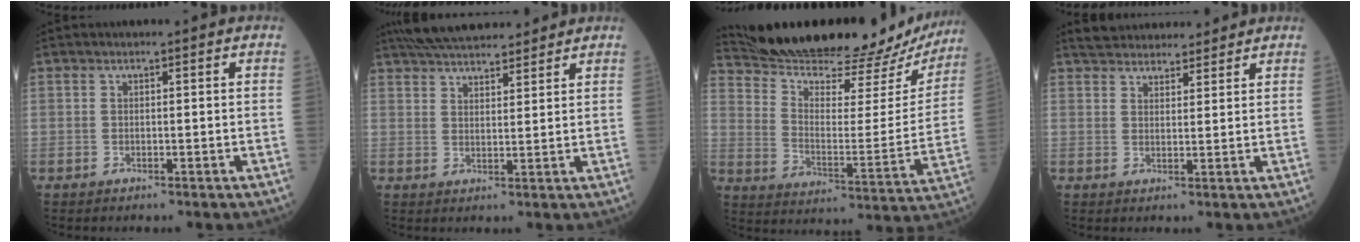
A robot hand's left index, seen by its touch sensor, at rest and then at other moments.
{"total": 11.3, "force": [10.3, 2.3, 4.2], "torque": [-0.070, 0.028, 0.163]}
{"total": 28.4, "force": [26.3, 5.3, 9.4], "torque": [-0.160, -0.062, 0.356]}
{"total": 8.8, "force": [8.2, 2.3, 2.2], "torque": [-0.028, 0.025, 0.122]}